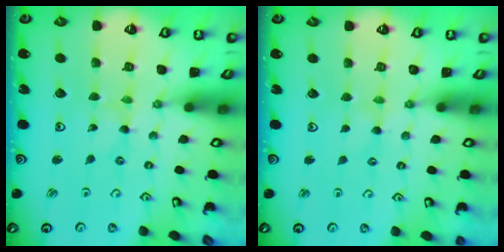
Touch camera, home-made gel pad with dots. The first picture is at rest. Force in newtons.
{"total": 1.0, "press": 1.0, "slide": 0.3}